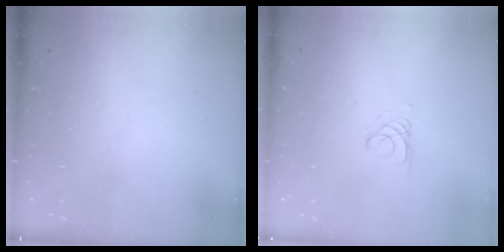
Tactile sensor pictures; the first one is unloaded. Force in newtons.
{"total": 1.3, "press": 1.3, "slide": 0.1}